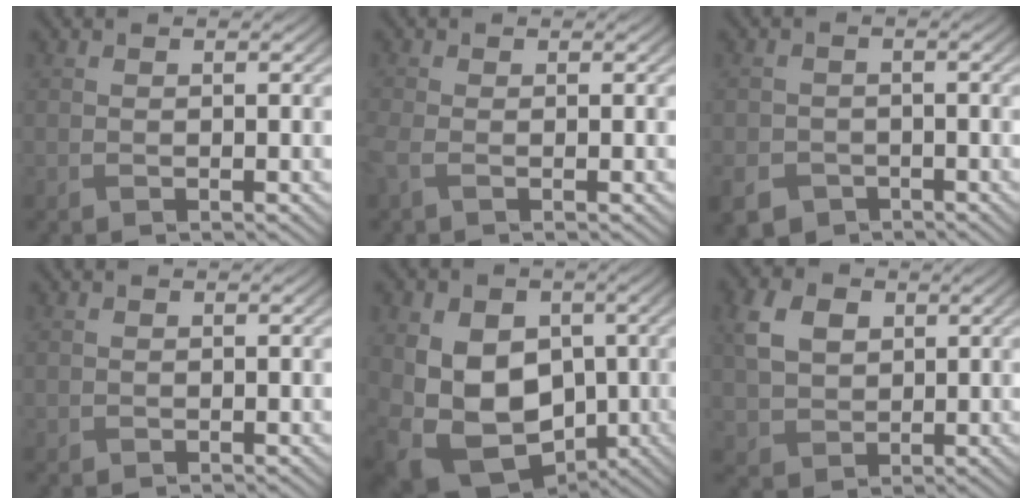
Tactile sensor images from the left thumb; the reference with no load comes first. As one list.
[{"total": 1.4, "force": [-0.5, 0.3, 1.2], "torque": [-0.044, -0.005, -0.017]}, {"total": 4.1, "force": [-2.5, 3.0, 1.2], "torque": [-0.033, -0.013, -0.045]}, {"total": 0.0}, {"total": 13.5, "force": [-2.2, 10.2, 8.7], "torque": [-0.170, -0.019, -0.028]}, {"total": 6.4, "force": [1.6, 5.0, 3.6], "torque": [-0.098, 0.004, 0.030]}]